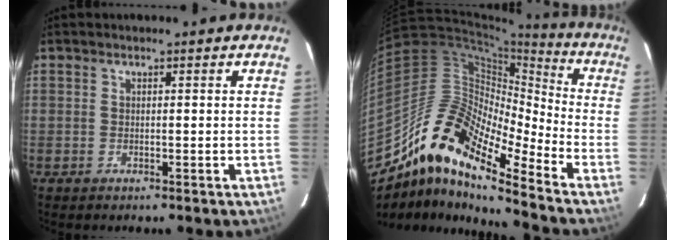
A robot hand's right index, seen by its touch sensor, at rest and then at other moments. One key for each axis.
{"total": 16.0, "fx": -12.1, "fy": 3.3, "fz": 10.0, "tx": -0.158, "ty": 0.003, "tz": -0.248}